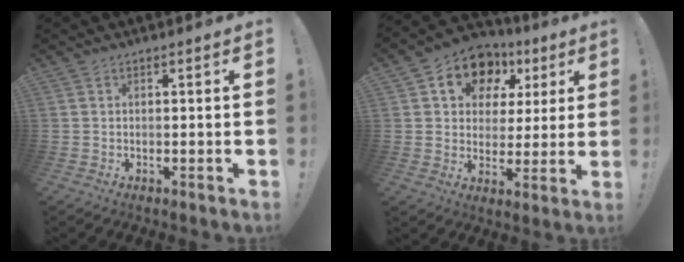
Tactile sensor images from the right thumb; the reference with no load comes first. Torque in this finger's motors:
{"motor_torque": [1.07, 2.06, 0.45, -0.03, 0.00]}